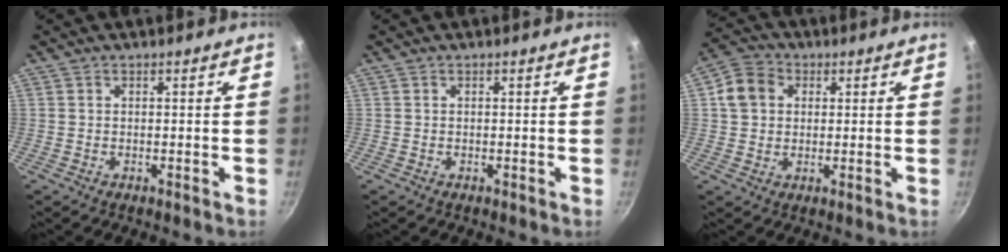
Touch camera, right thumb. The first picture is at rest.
{"total": 0.0}
{"total": 7.3, "force": [1.5, 6.1, 3.6], "torque": [-0.046, 0.009, 0.014]}